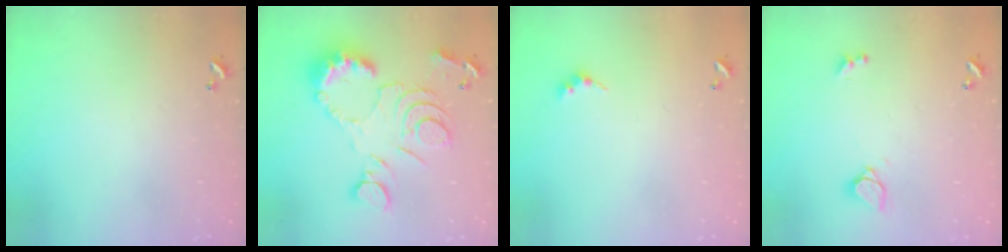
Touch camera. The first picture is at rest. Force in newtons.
{"total": 15.6, "press": 15.5, "slide": 1.6}
{"total": 3.0, "press": 2.9, "slide": 0.5}
{"total": 2.4, "press": 2.4, "slide": 0.3}